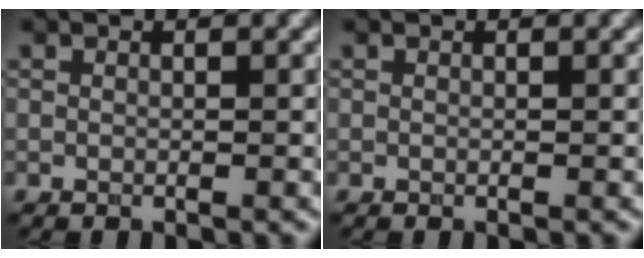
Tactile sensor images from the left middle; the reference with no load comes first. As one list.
[{"total": 0.0}]